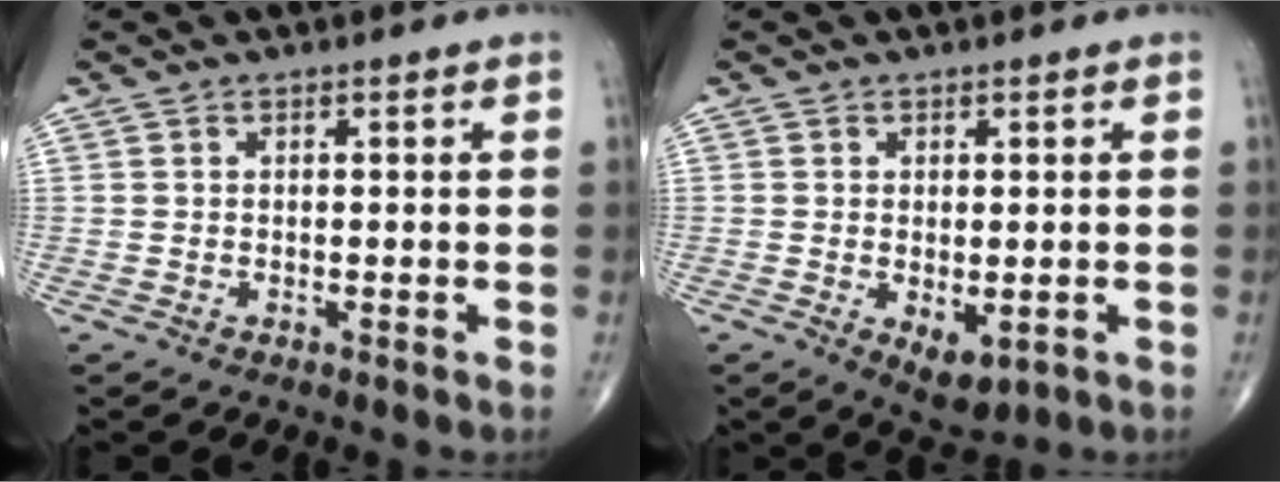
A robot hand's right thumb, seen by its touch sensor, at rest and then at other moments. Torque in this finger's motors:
{"motor_torque": [-0.13, 0.30, 0.32, 0.32, 0.01]}